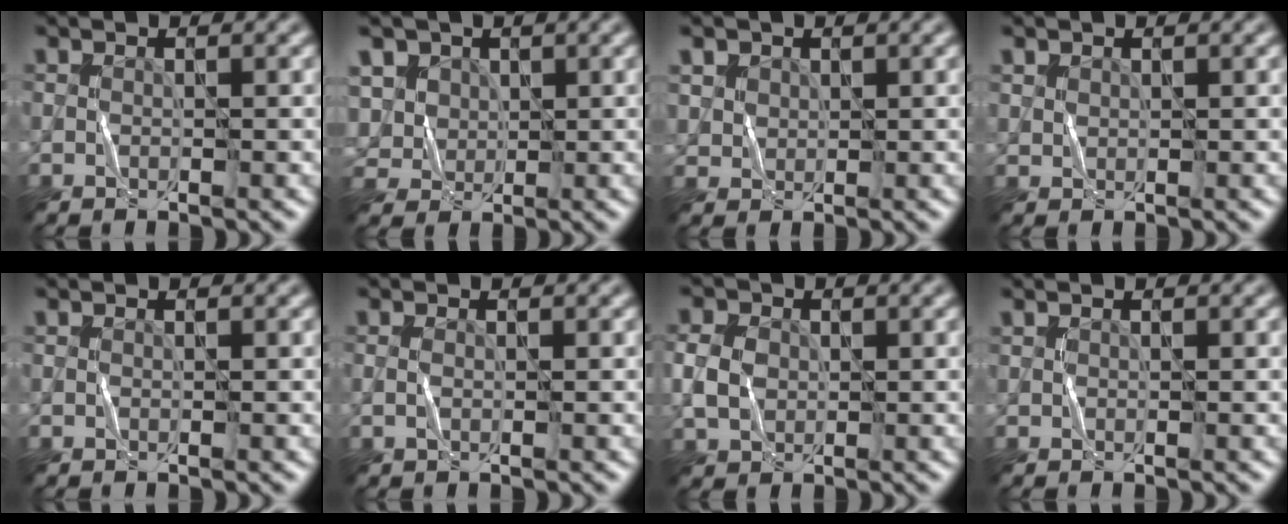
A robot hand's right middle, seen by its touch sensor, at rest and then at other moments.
{"total": 5.4, "force": [2.2, 4.3, 2.3], "torque": [-0.066, 0.011, 0.041]}
{"total": 2.5, "force": [1.3, 2.0, 0.8], "torque": [-0.031, -0.002, 0.041]}
{"total": 1.0, "force": [0.6, 0.7, 0.1], "torque": [-0.002, -0.002, 0.017]}
{"total": 0.0}
{"total": 0.7, "force": [0.0, 0.3, 0.6], "torque": [-0.017, 0.000, 0.000]}
{"total": 3.2, "force": [0.1, 2.6, 1.9], "torque": [-0.049, 0.004, -0.003]}
{"total": 0.0}